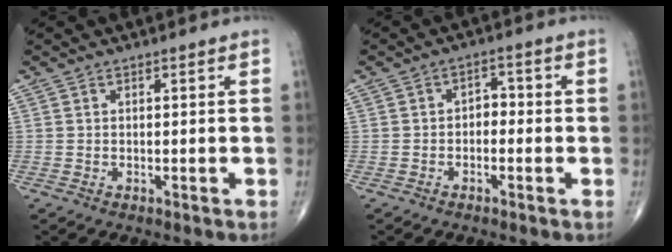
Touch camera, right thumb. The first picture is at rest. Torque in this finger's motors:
{"motor_torque": [-0.40, 0.12, 0.25, 0.07, -0.03]}